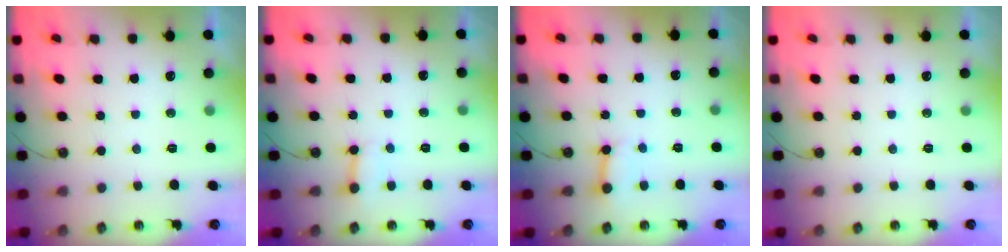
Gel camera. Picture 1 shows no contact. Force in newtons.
{"total": 3.4, "press": 3.4, "slide": 0.2}
{"total": 4.9, "press": 4.9, "slide": 0.5}
{"total": 0.0}